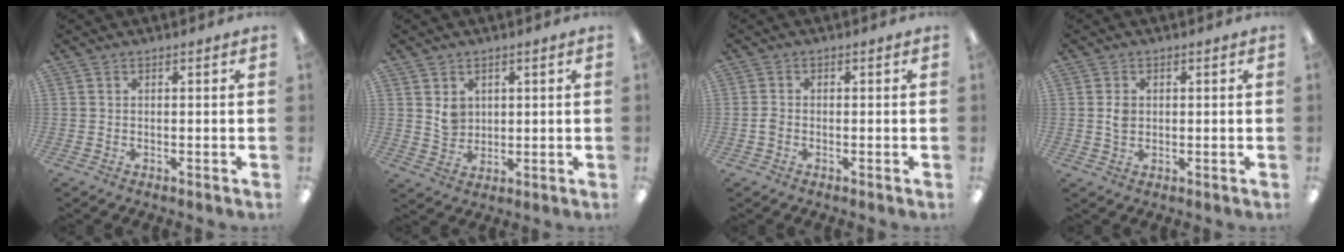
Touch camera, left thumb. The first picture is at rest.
{"total": 4.8, "force": [2.3, 4.1, 1.2], "torque": [-0.004, -0.007, 0.037]}
{"total": 1.5, "force": [-0.4, 1.1, 1.0], "torque": [-0.017, 0.003, -0.008]}
{"total": 2.7, "force": [0.5, 2.1, 1.7], "torque": [-0.027, 0.002, 0.006]}